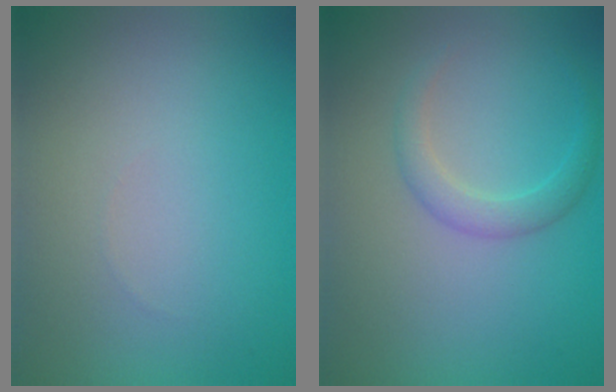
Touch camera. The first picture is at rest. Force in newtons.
{"total": 2.0, "press": 2.0, "slide": 0.1}